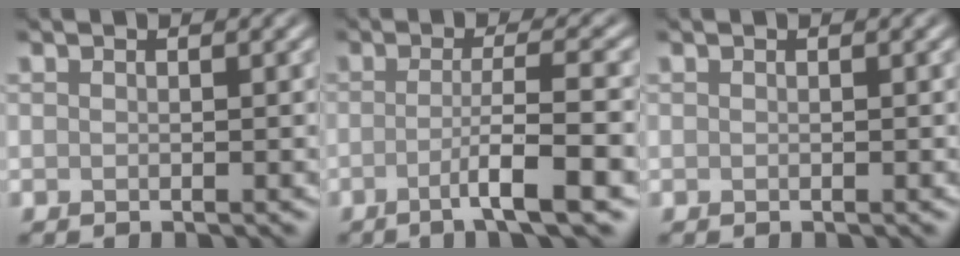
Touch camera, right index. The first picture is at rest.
{"total": 5.4, "force": [-2.1, 0.5, 5.0], "torque": [-0.076, 0.004, -0.048]}
{"total": 0.0}